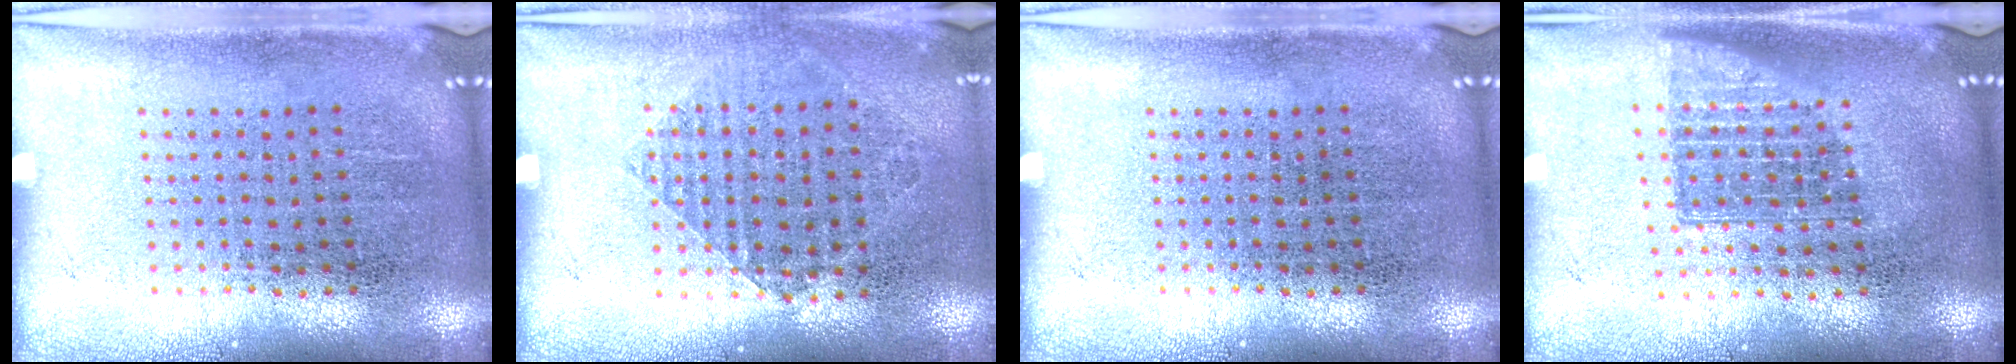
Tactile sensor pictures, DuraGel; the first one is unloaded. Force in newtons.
{"total": 0.9, "press": 0.8, "slide": 0.3}
{"total": 0.0}
{"total": 1.3, "press": 1.1, "slide": 0.8}